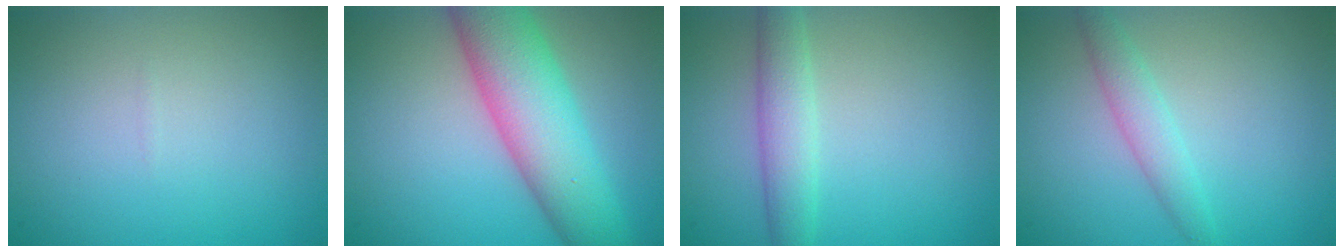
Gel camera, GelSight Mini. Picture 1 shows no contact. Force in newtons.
{"total": 9.1, "press": 9.1, "slide": 0.5}
{"total": 2.9, "press": 2.9, "slide": 0.0}
{"total": 2.1, "press": 2.1, "slide": 0.0}